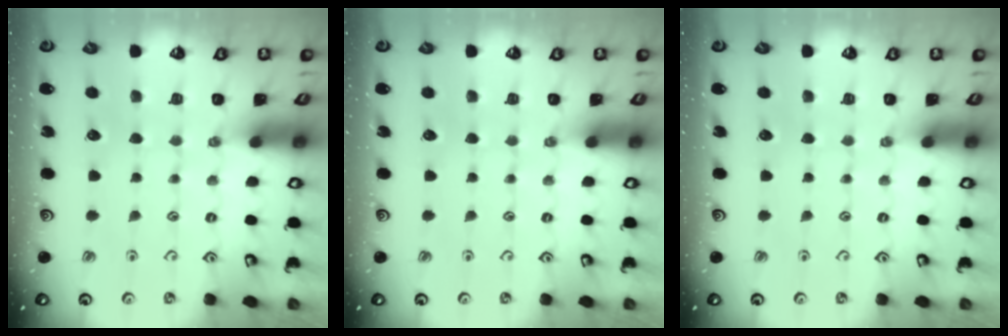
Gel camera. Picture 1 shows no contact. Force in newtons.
{"total": 0.0}
{"total": 0.0}